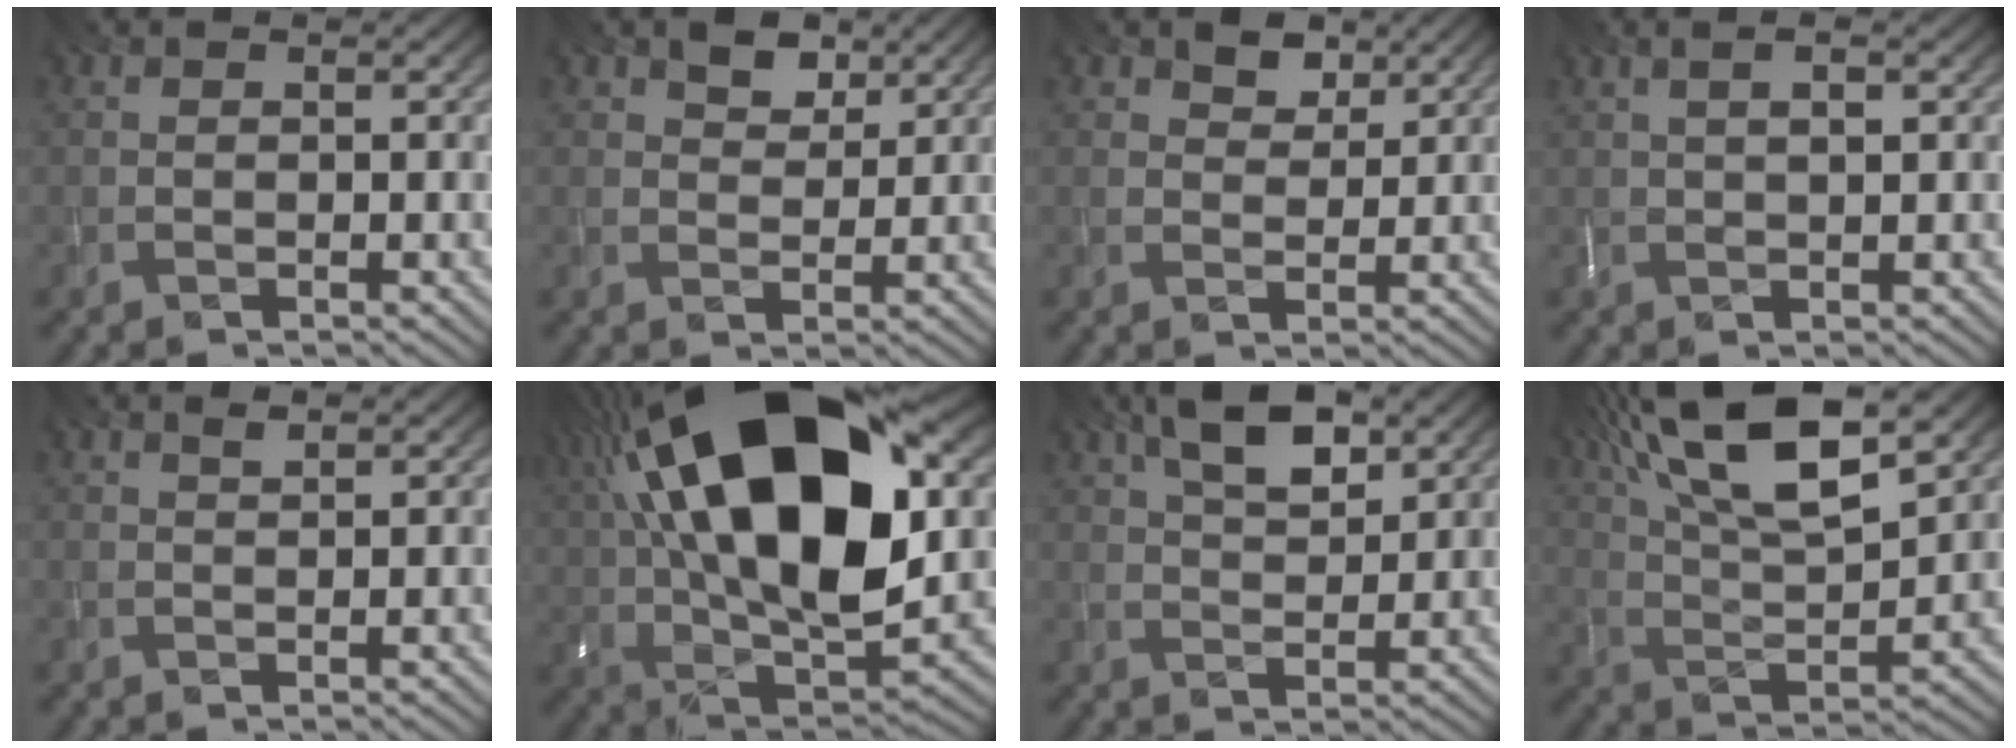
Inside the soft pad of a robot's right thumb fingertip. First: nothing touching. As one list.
[{"total": 3.5, "force": [2.2, 2.1, 1.8], "torque": [-0.035, -0.001, 0.037]}, {"total": 3.1, "force": [1.9, 1.9, 1.4], "torque": [-0.028, -0.002, 0.034]}, {"total": 2.8, "force": [1.0, 0.8, 2.5], "torque": [-0.045, 0.002, 0.022]}, {"total": 0.8, "force": [0.6, 0.2, 0.5], "torque": [-0.013, 0.000, 0.012]}, {"total": 22.9, "force": [6.8, 11.5, 18.5], "torque": [-0.382, 0.052, 0.109]}, {"total": 7.4, "force": [3.9, 3.4, 5.3], "torque": [-0.103, 0.011, 0.071]}, {"total": 15.5, "force": [8.9, 5.2, 11.6], "torque": [-0.241, 0.021, 0.147]}]